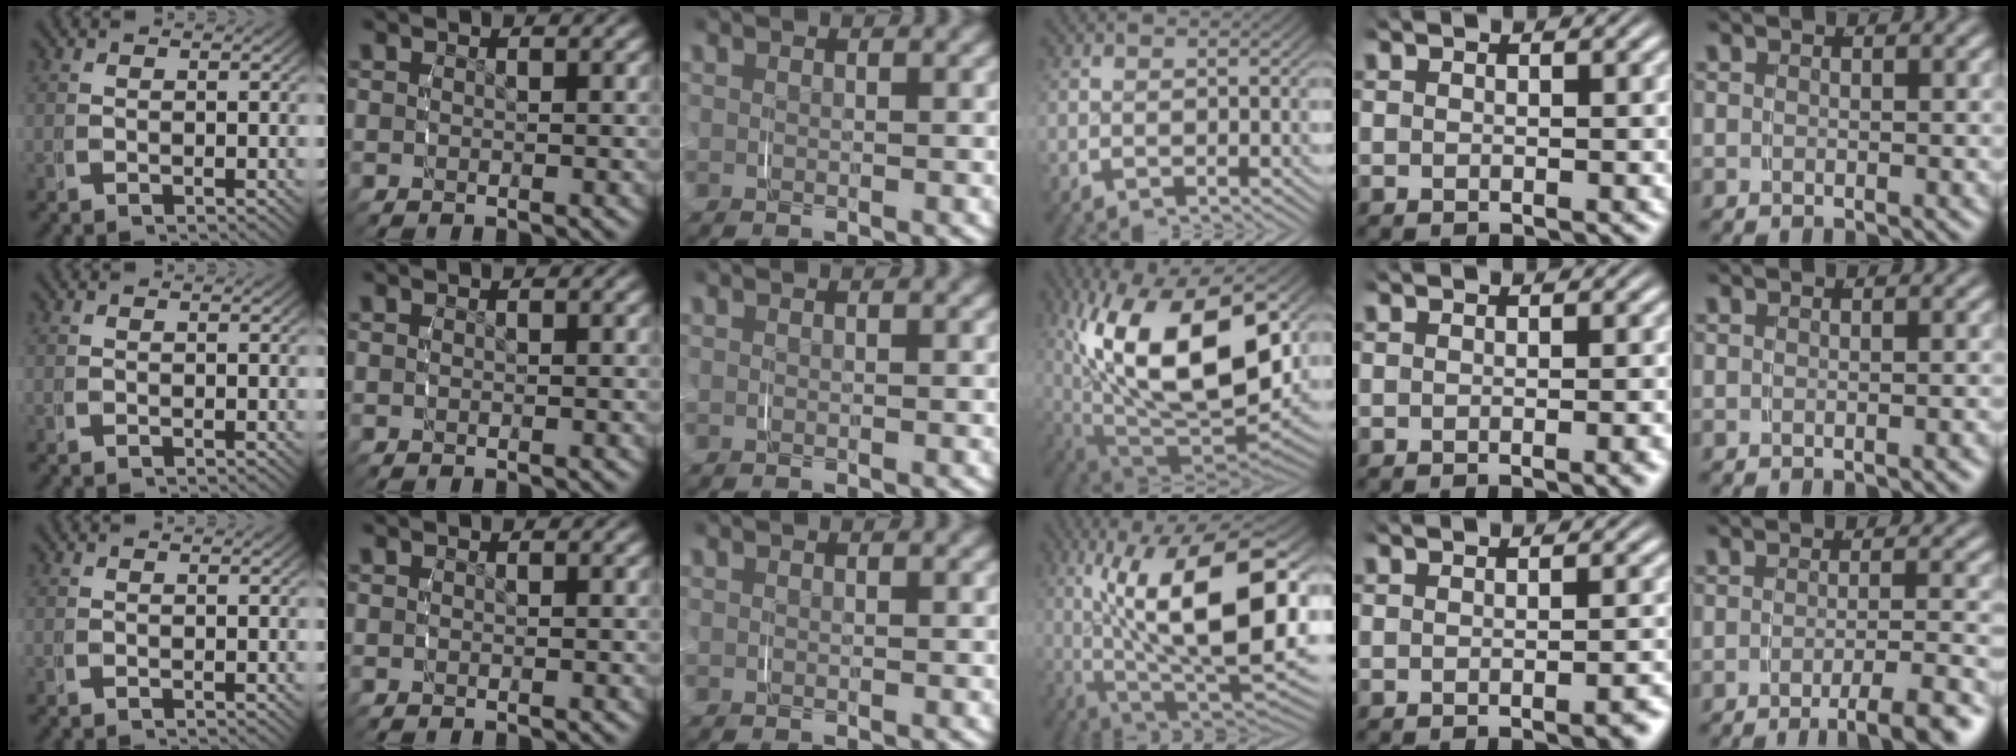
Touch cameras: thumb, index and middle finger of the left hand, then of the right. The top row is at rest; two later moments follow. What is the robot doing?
{"motion": "grasp_and_lifting", "object": "plastic wrap"}